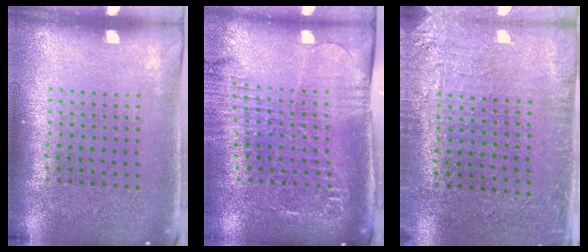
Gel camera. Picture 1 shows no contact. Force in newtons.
{"total": 1.9, "press": 1.9, "slide": 0.4}
{"total": 2.9, "press": 2.7, "slide": 1.0}